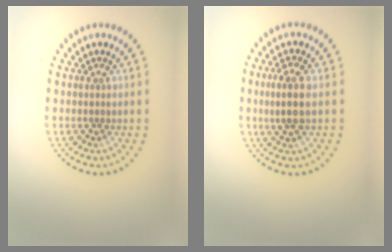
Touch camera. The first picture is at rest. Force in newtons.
{"total": 3.0, "press": 2.9, "slide": 0.9}